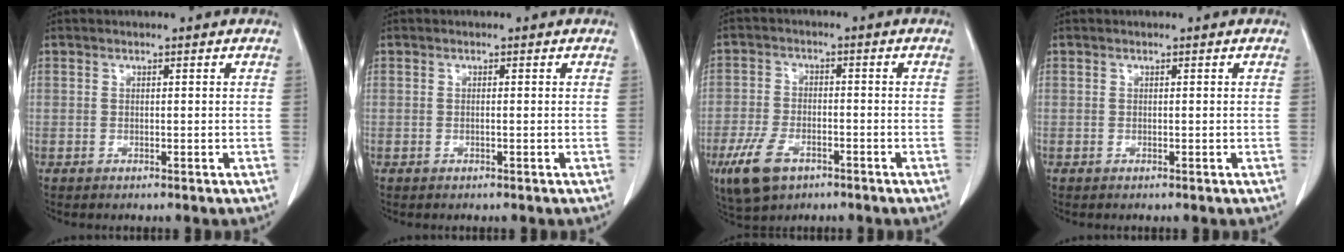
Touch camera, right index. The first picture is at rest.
{"total": 0.0}
{"total": 7.5, "force": [-4.1, 4.0, 4.9], "torque": [-0.107, -0.006, -0.066]}
{"total": 0.0}